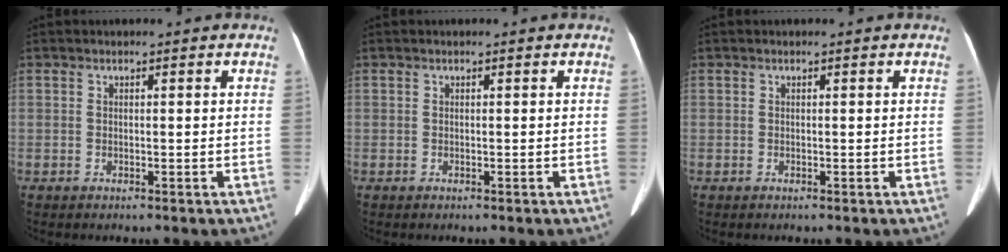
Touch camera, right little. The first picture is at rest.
{"total": 0.0}
{"total": 0.0}